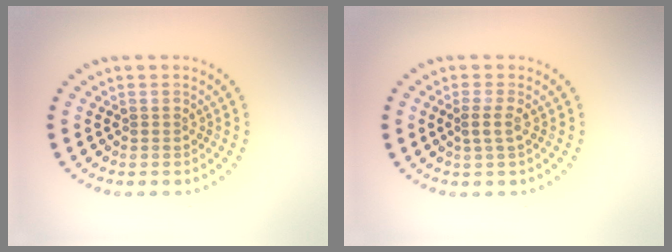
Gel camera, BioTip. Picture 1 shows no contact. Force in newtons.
{"total": 1.5, "press": 1.1, "slide": 1.0}